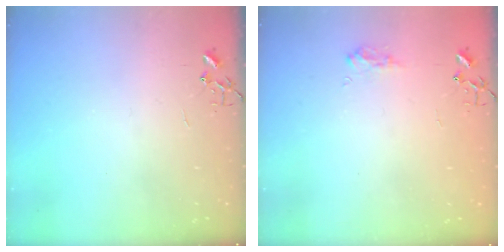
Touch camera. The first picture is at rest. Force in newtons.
{"total": 8.3, "press": 8.3, "slide": 0.6}